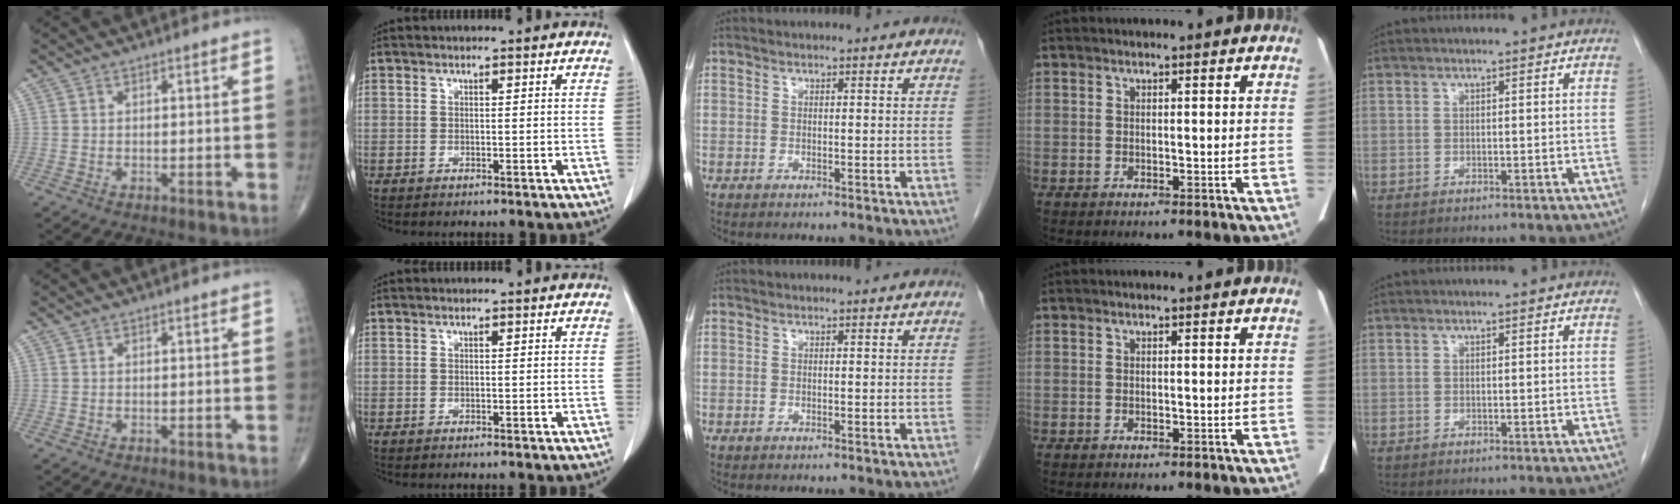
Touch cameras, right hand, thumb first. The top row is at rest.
{}